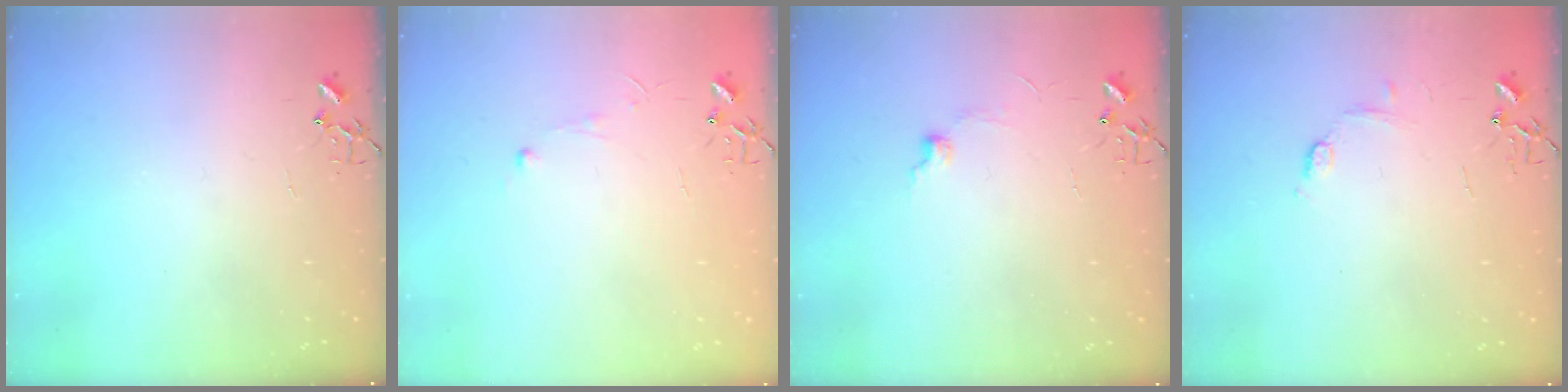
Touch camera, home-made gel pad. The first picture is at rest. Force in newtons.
{"total": 3.9, "press": 3.8, "slide": 0.4}
{"total": 5.3, "press": 5.2, "slide": 0.7}
{"total": 6.1, "press": 6.1, "slide": 0.7}